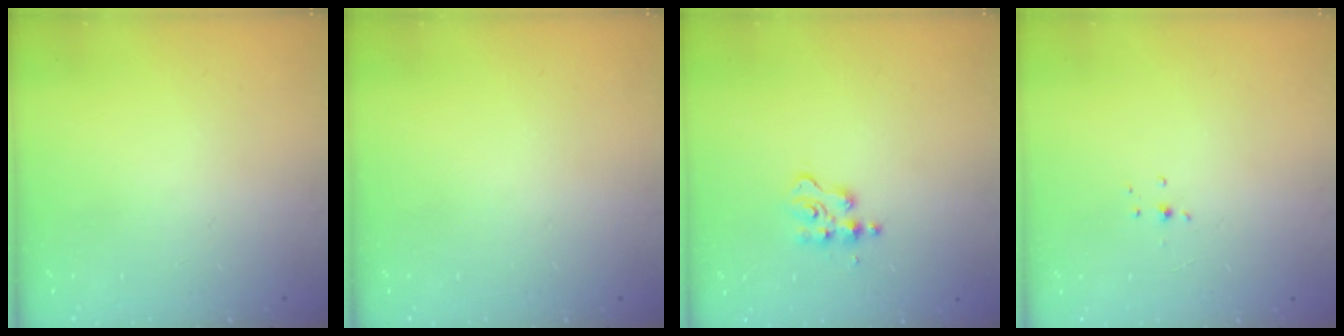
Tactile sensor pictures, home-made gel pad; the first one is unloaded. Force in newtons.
{"total": 0.0}
{"total": 2.1, "press": 2.0, "slide": 0.4}
{"total": 3.9, "press": 3.9, "slide": 0.4}